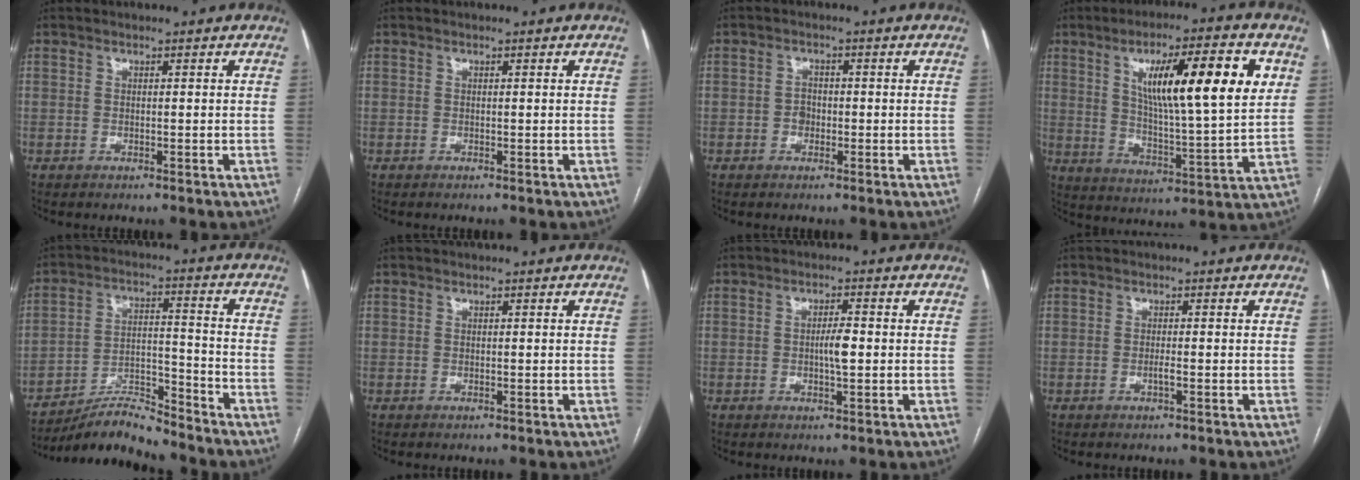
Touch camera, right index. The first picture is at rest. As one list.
[{"total": 0.0}, {"total": 1.9, "force": [-0.6, 1.5, 1.0], "torque": [-0.011, 0.007, -0.009]}, {"total": 17.3, "force": [6.0, 1.7, 16.1], "torque": [-0.260, 0.006, 0.091]}, {"total": 9.0, "force": [-8.7, 0.6, 2.1], "torque": [-0.036, 0.013, -0.154]}, {"total": 0.0}, {"total": 3.0, "force": [-0.2, 0.4, 2.9], "torque": [-0.052, 0.000, -0.004]}, {"total": 0.9, "force": [-0.4, 0.0, 0.8], "torque": [-0.017, 0.000, -0.006]}]